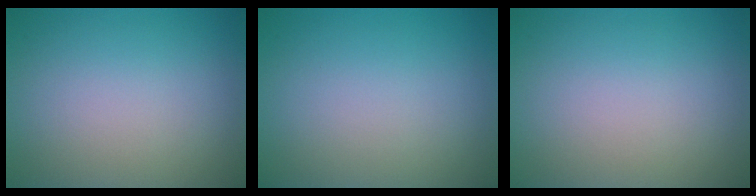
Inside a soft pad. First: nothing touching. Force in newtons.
{"total": 0.0}
{"total": 0.0}